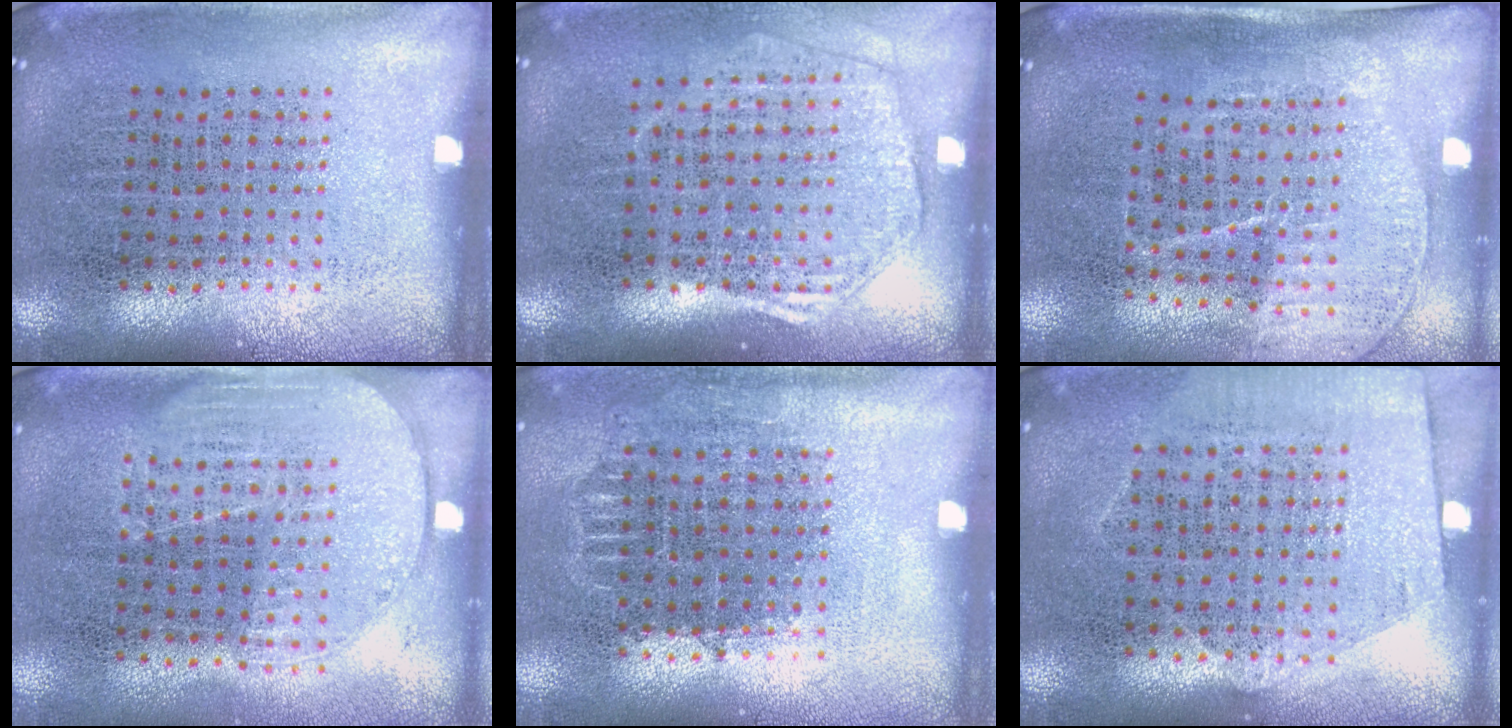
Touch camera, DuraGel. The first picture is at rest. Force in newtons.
{"total": 1.7, "press": 1.6, "slide": 0.7}
{"total": 1.5, "press": 1.3, "slide": 0.8}
{"total": 1.6, "press": 1.4, "slide": 0.8}
{"total": 0.9, "press": 0.8, "slide": 0.4}
{"total": 1.2, "press": 1.0, "slide": 0.7}